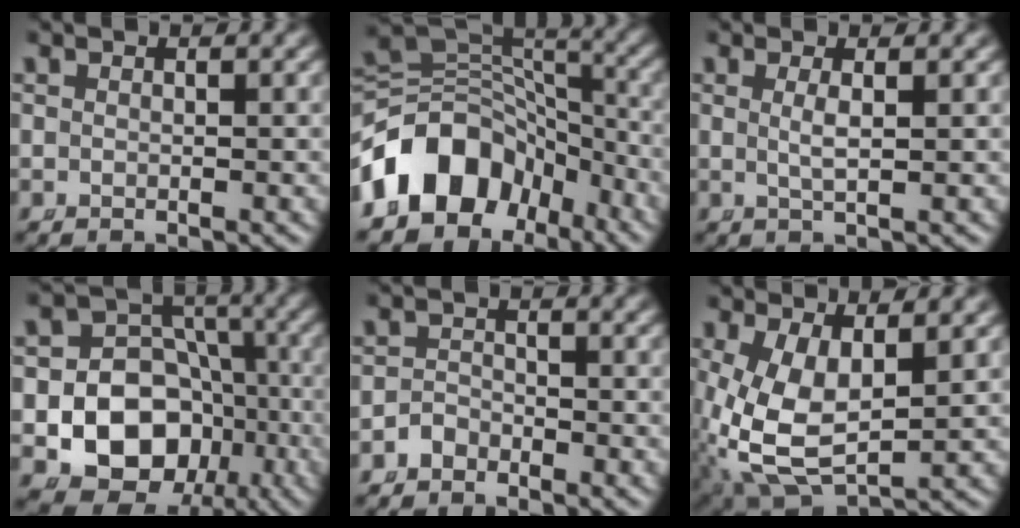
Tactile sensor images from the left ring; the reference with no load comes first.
{"total": 11.5, "force": [-4.2, 8.8, 6.2], "torque": [-0.113, -0.021, -0.065]}
{"total": 1.6, "force": [0.3, -0.2, 1.6], "torque": [-0.039, -0.012, 0.014]}
{"total": 14.9, "force": [-3.8, 13.1, 6.1], "torque": [-0.154, -0.073, -0.050]}
{"total": 2.0, "force": [-1.7, 1.2, 0.1], "torque": [-0.009, -0.011, -0.027]}
{"total": 9.4, "force": [-1.2, 6.9, 6.4], "torque": [-0.174, -0.065, 0.010]}